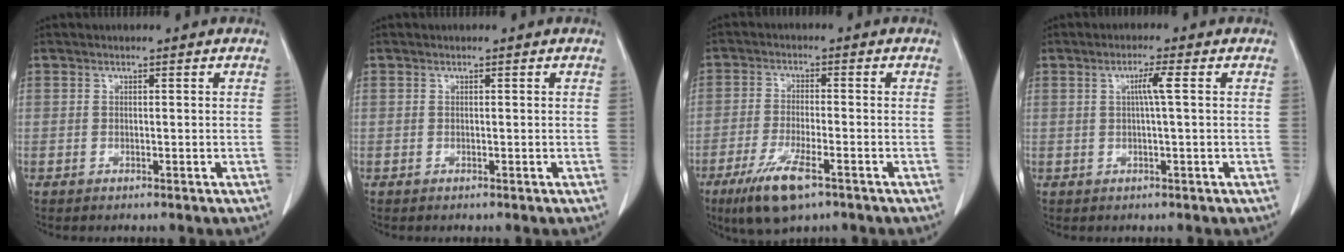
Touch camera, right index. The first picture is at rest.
{"total": 0.0}
{"total": 8.2, "force": [-4.9, 1.7, 6.4], "torque": [-0.129, -0.020, -0.081]}
{"total": 2.8, "force": [0.5, -0.4, 2.8], "torque": [-0.052, 0.001, 0.008]}